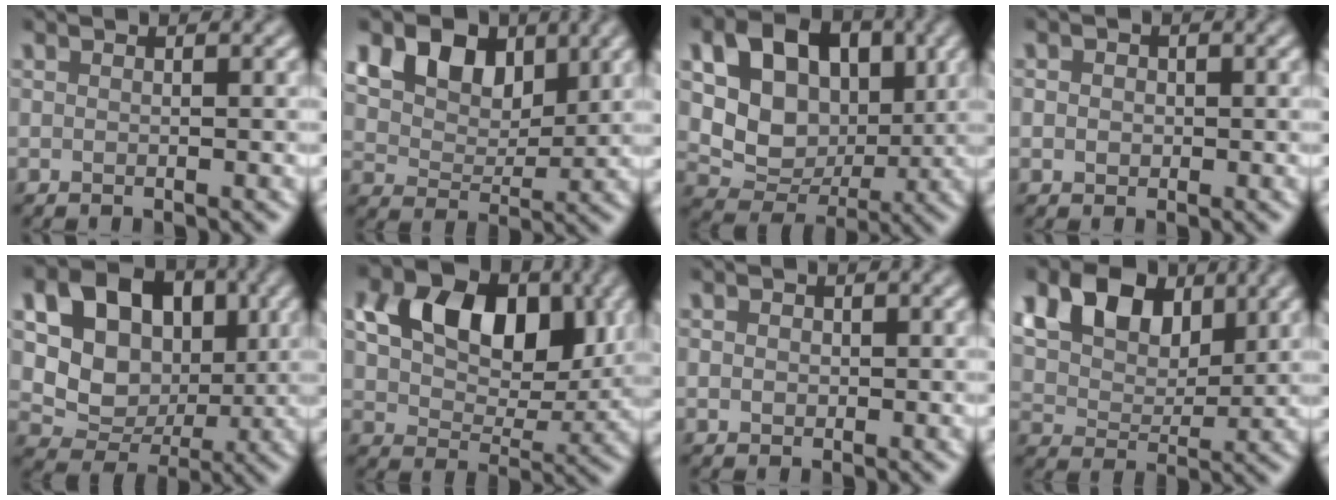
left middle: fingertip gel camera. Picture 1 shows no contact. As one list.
[{"total": 8.5, "force": [4.3, 5.7, 4.5], "torque": [-0.093, 0.015, 0.070]}, {"total": 8.9, "force": [2.0, 6.6, 5.6], "torque": [-0.097, -0.011, 0.030]}, {"total": 1.4, "force": [0.2, 1.3, 0.5], "torque": [-0.003, 0.011, -0.007]}, {"total": 10.5, "force": [2.3, 8.4, 5.9], "torque": [-0.090, 0.013, 0.029]}, {"total": 9.6, "force": [3.3, 6.3, 6.4], "torque": [-0.110, 0.001, 0.049]}, {"total": 1.0, "force": [0.1, 0.9, 0.3], "torque": [-0.002, 0.003, -0.003]}, {"total": 8.8, "force": [4.3, 5.6, 5.2], "torque": [-0.109, 0.022, 0.059]}]